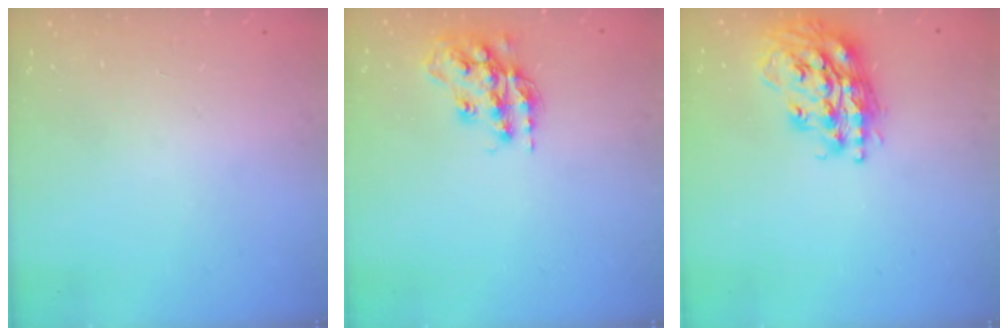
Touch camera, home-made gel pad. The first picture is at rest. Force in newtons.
{"total": 16.0, "press": 16.0, "slide": 1.2}
{"total": 18.8, "press": 18.8, "slide": 1.5}